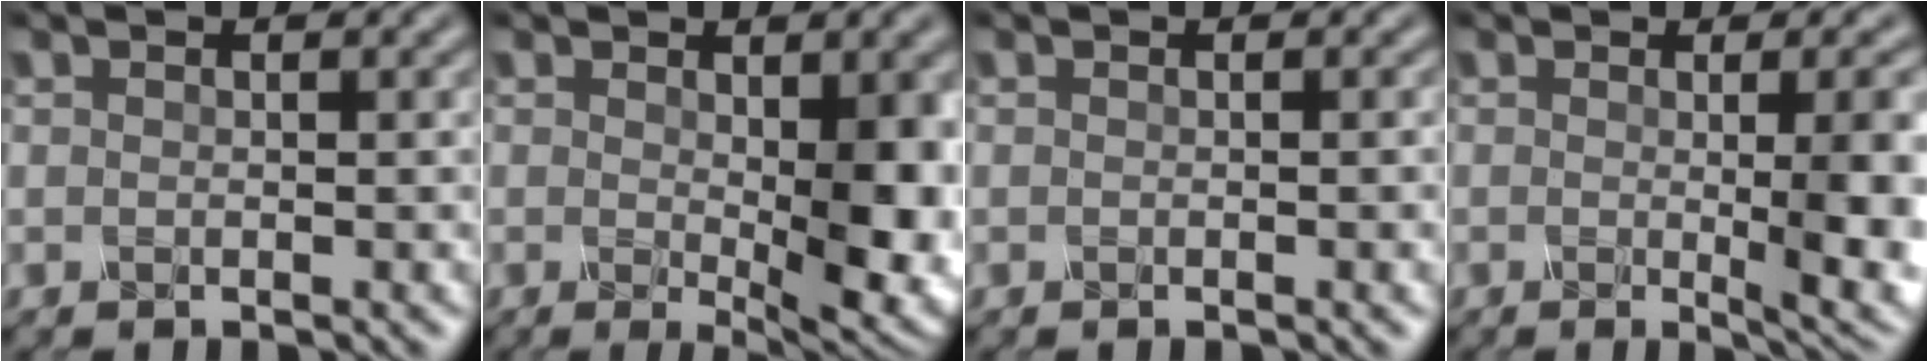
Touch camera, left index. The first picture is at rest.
{"total": 5.9, "force": [-0.1, 1.7, 5.7], "torque": [-0.075, -0.012, 0.002]}
{"total": 0.8, "force": [-0.1, 0.2, 0.8], "torque": [-0.007, 0.001, -0.002]}
{"total": 6.9, "force": [-0.4, 1.9, 6.6], "torque": [-0.063, -0.007, -0.002]}